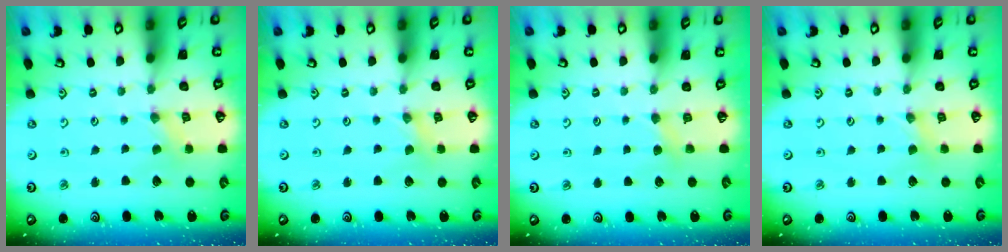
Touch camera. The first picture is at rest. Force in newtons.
{"total": 0.0}
{"total": 2.9, "press": 2.9, "slide": 0.5}
{"total": 1.7, "press": 1.7, "slide": 0.3}